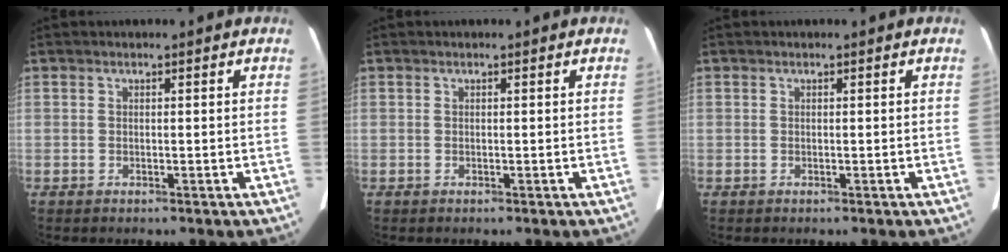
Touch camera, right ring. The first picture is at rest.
{"total": 0.0}
{"total": 0.0}